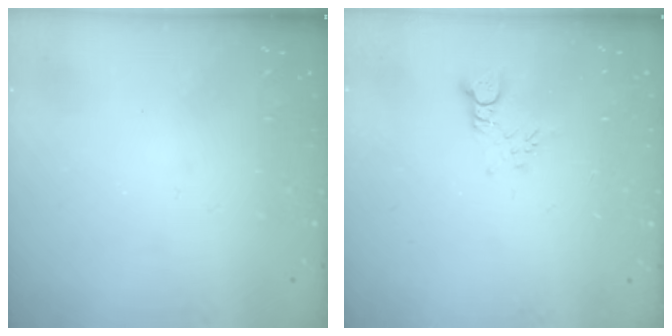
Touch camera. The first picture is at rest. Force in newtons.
{"total": 2.7, "press": 2.7, "slide": 0.4}